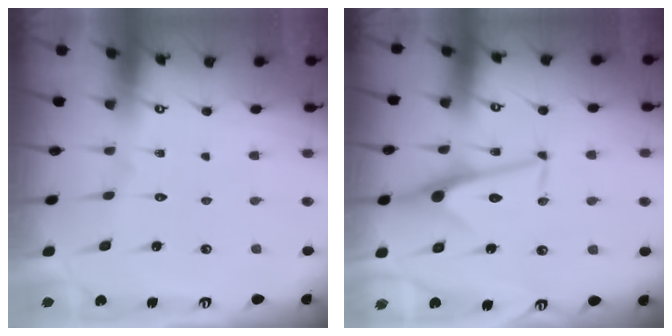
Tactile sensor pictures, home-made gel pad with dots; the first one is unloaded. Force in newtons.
{"total": 10.2, "press": 10.2, "slide": 0.7}